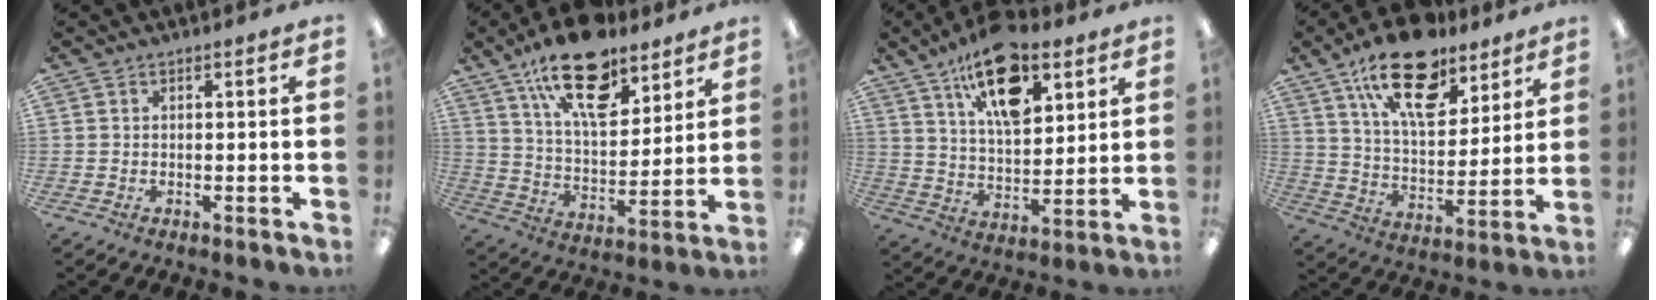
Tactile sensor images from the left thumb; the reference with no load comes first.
{"total": 20.0, "force": [13.1, 9.4, 11.9], "torque": [-0.188, -0.061, 0.225]}
{"total": 17.5, "force": [10.4, 8.1, 11.5], "torque": [-0.182, -0.039, 0.176]}
{"total": 20.3, "force": [13.0, 9.8, 12.0], "torque": [-0.192, -0.060, 0.225]}